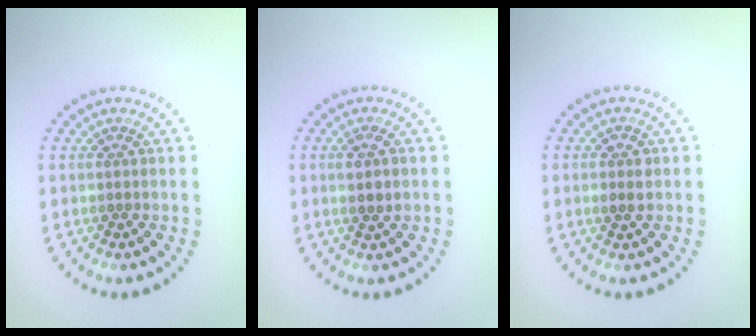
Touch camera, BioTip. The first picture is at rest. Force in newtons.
{"total": 1.3, "press": 1.2, "slide": 0.5}
{"total": 1.5, "press": 1.5, "slide": 0.1}